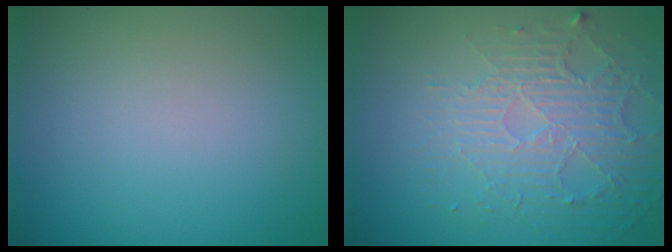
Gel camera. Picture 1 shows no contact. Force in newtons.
{"total": 4.7, "press": 3.3, "slide": 3.3}